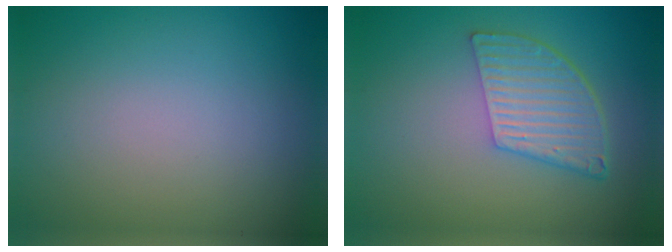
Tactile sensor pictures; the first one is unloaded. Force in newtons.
{"total": 5.2, "press": 3.9, "slide": 3.5}